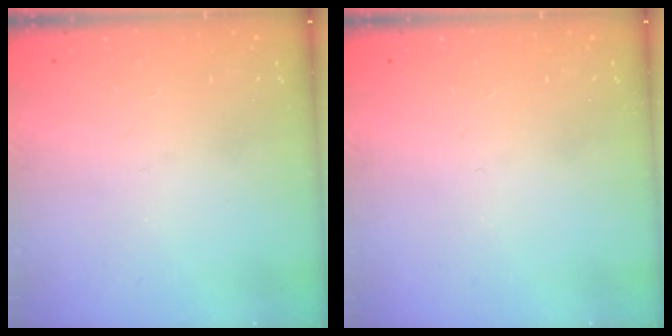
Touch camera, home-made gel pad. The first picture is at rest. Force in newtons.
{"total": 0.0}